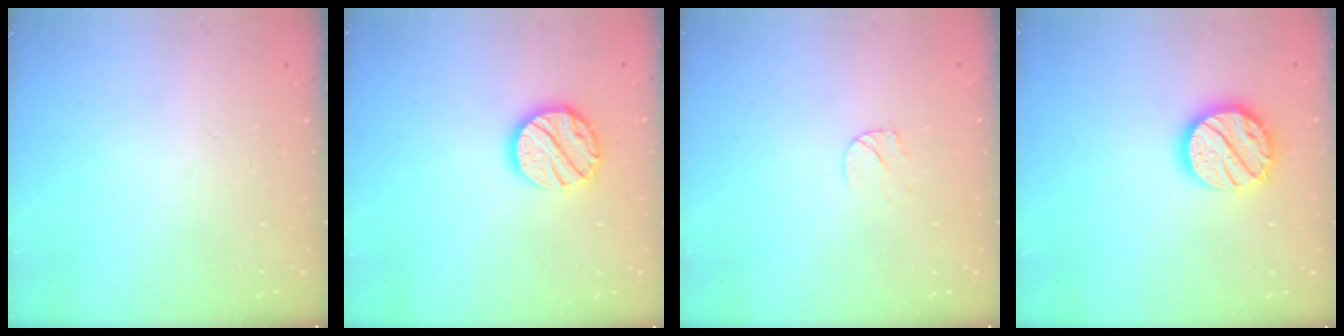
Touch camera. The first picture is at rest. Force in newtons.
{"total": 12.6, "press": 12.5, "slide": 0.8}
{"total": 4.7, "press": 4.7, "slide": 0.4}
{"total": 14.8, "press": 14.7, "slide": 1.3}